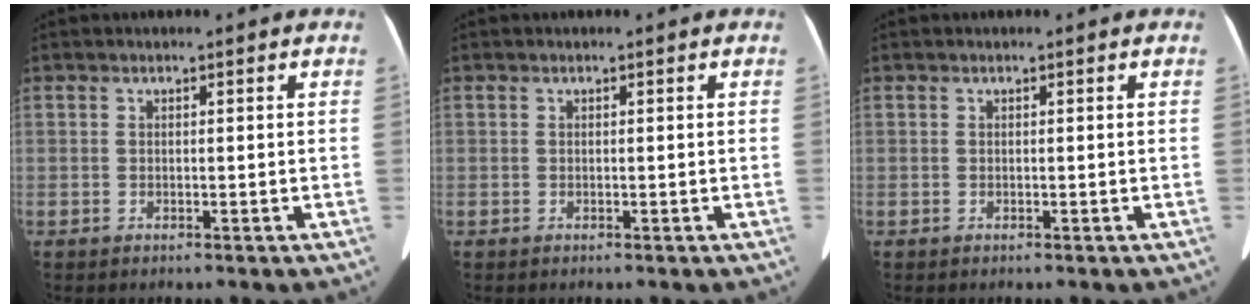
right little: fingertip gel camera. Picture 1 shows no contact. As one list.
[{"total": 0.0}, {"total": 0.0}]